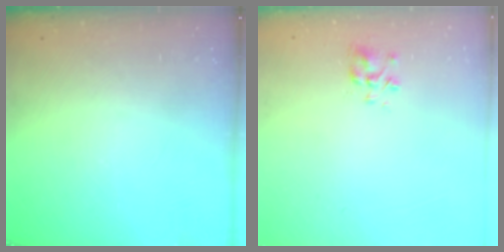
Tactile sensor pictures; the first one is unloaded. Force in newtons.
{"total": 4.6, "press": 4.4, "slide": 1.2}